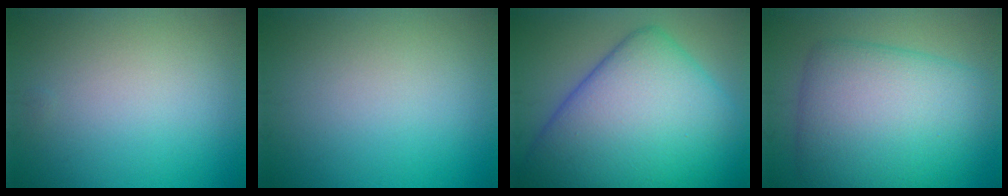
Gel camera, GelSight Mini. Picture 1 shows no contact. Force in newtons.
{"total": 0.0}
{"total": 16.5, "press": 16.5, "slide": 0.2}
{"total": 10.4, "press": 10.4, "slide": 0.2}